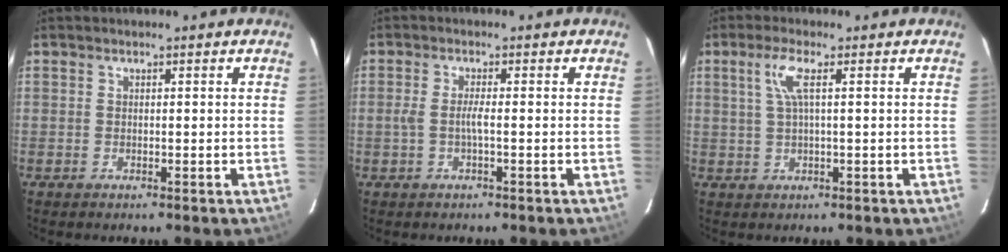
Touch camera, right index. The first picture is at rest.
{"total": 2.3, "force": [-0.6, -0.2, 2.2], "torque": [-0.043, 0.001, -0.012]}
{"total": 4.0, "force": [1.2, 0.0, 3.8], "torque": [-0.079, 0.004, 0.026]}